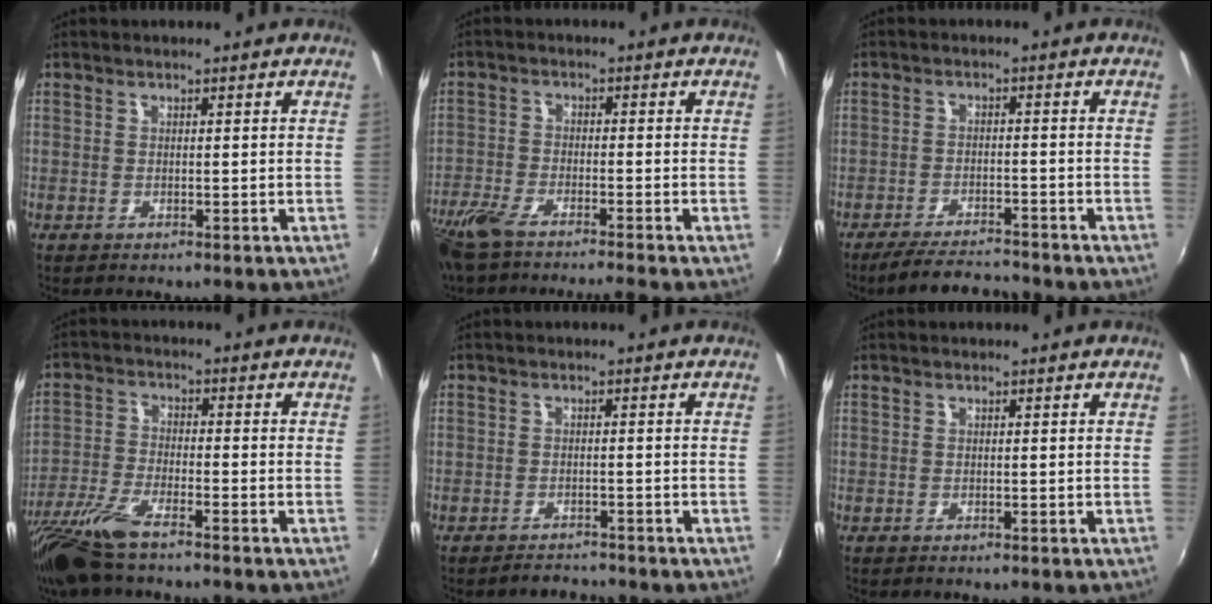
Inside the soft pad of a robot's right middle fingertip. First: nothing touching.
{"total": 10.2, "force": [-8.7, 0.9, 5.4], "torque": [-0.136, -0.033, -0.159]}
{"total": 8.3, "force": [-7.6, 1.1, 3.0], "torque": [-0.080, -0.004, -0.124]}
{"total": 10.8, "force": [-8.3, 2.0, 6.6], "torque": [-0.151, -0.029, -0.163]}
{"total": 2.7, "force": [-2.6, 0.6, 0.1], "torque": [-0.009, 0.001, -0.041]}
{"total": 0.0}